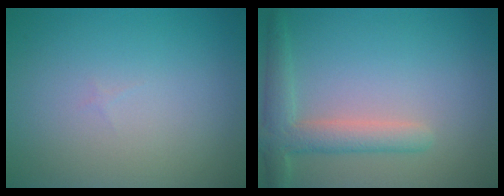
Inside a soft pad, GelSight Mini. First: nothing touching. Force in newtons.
{"total": 3.5, "press": 3.5, "slide": 0.3}